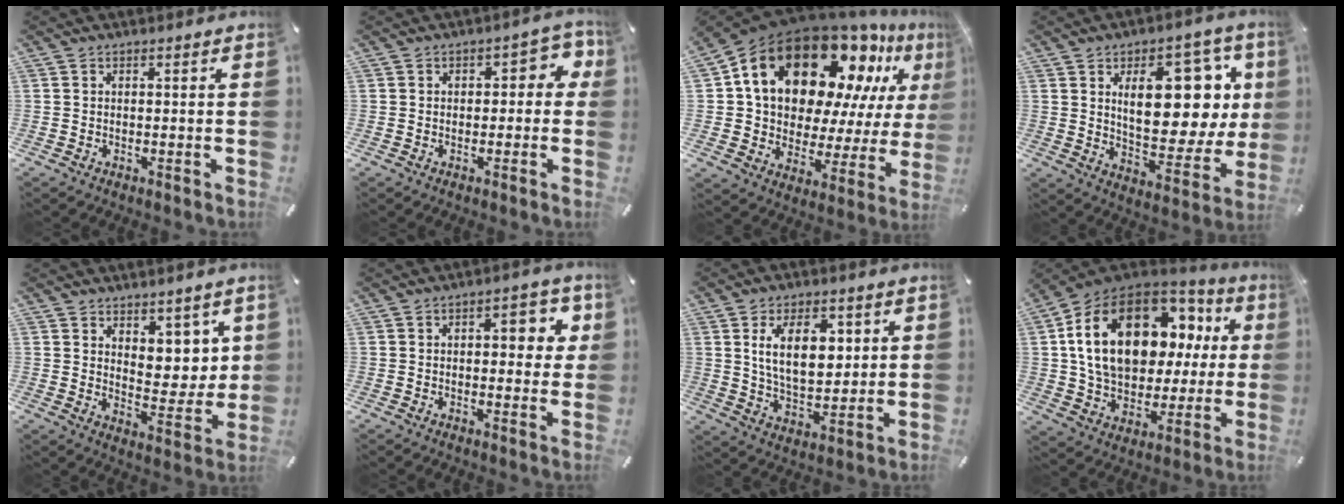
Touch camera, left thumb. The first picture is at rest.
{"total": 5.0, "force": [0.4, 3.3, 3.8], "torque": [-0.042, 0.004, -0.001]}
{"total": 24.5, "force": [13.4, 14.7, 14.3], "torque": [-0.231, -0.099, 0.238]}
{"total": 21.0, "force": [7.6, 11.0, 16.2], "torque": [-0.217, -0.045, 0.125]}
{"total": 7.0, "force": [4.7, 5.0, 1.3], "torque": [-0.005, -0.050, 0.088]}
{"total": 7.5, "force": [1.6, 4.0, 6.2], "torque": [-0.065, -0.008, 0.015]}
{"total": 12.6, "force": [4.0, 7.6, 9.3], "torque": [-0.165, -0.001, 0.067]}
{"total": 22.7, "force": [7.4, 14.8, 15.5], "torque": [-0.286, -0.022, 0.130]}